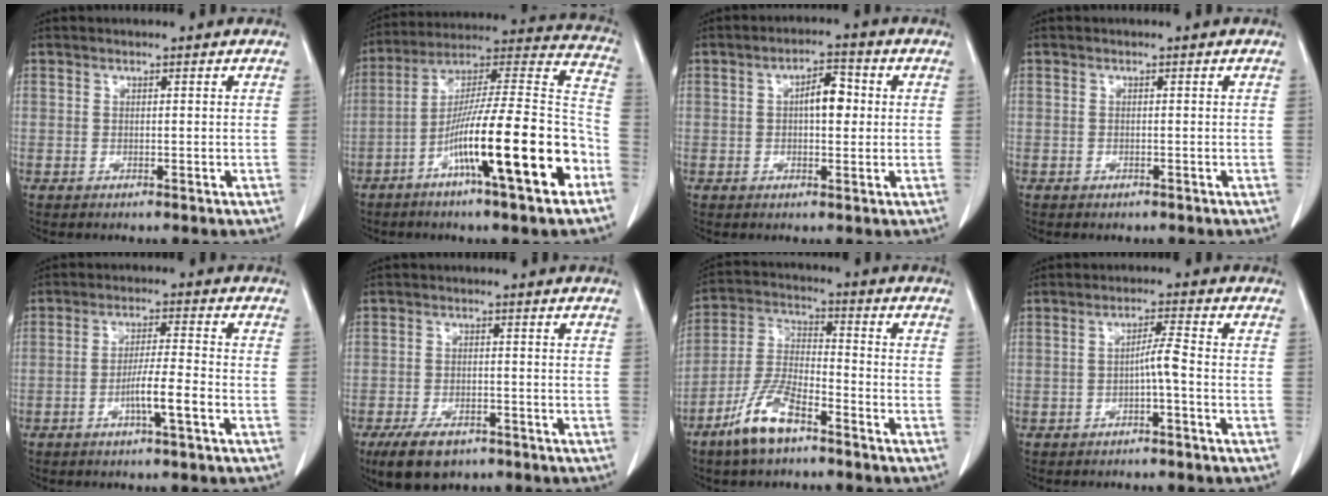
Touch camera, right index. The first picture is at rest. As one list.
[{"total": 21.9, "force": [-9.2, 1.4, 19.8], "torque": [-0.297, -0.003, -0.156]}, {"total": 5.0, "force": [0.6, 2.0, 4.6], "torque": [-0.074, 0.013, 0.008]}, {"total": 0.6, "force": [-0.4, 0.4, 0.1], "torque": [-0.005, 0.003, -0.003]}, {"total": 5.6, "force": [-2.3, -0.2, 5.1], "torque": [-0.092, 0.000, -0.043]}, {"total": 7.0, "force": [-4.9, 3.4, 3.6], "torque": [-0.071, -0.004, -0.077]}, {"total": 9.6, "force": [-6.4, 2.7, 6.7], "torque": [-0.149, -0.006, -0.125]}, {"total": 3.0, "force": [-1.0, -0.3, 2.8], "torque": [-0.046, 0.006, -0.019]}]